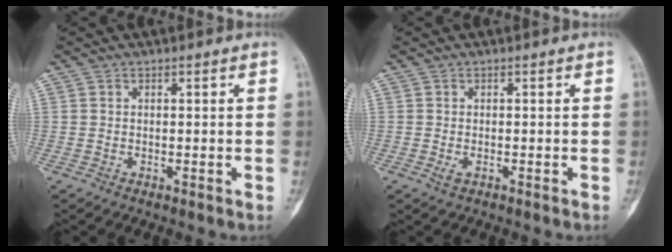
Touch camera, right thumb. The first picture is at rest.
{"total": 1.3, "force": [-0.6, 0.6, 1.0], "torque": [-0.022, 0.003, -0.008]}